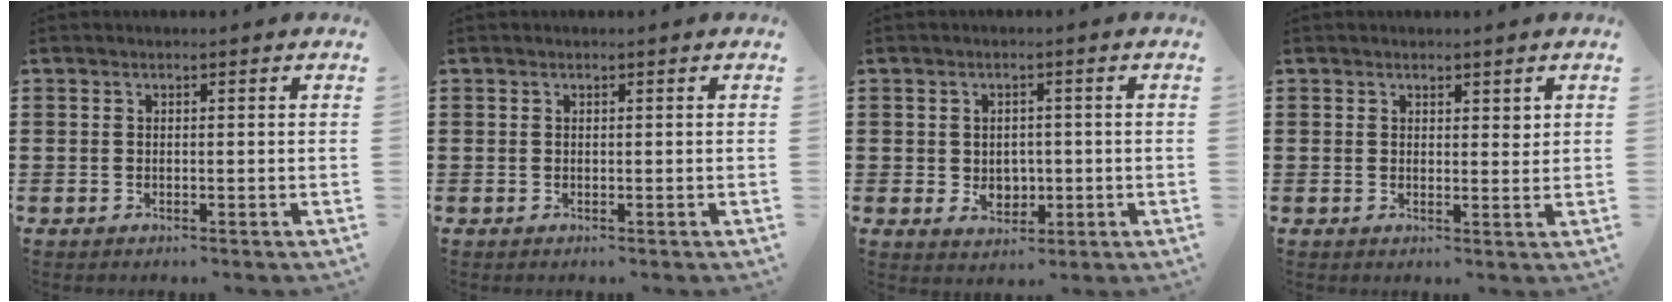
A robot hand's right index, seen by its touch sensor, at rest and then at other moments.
{"total": 0.0}
{"total": 3.2, "force": [-0.2, 2.6, 1.9], "torque": [-0.027, 0.001, -0.009]}
{"total": 1.7, "force": [1.4, 0.9, 0.5], "torque": [-0.004, 0.000, 0.025]}